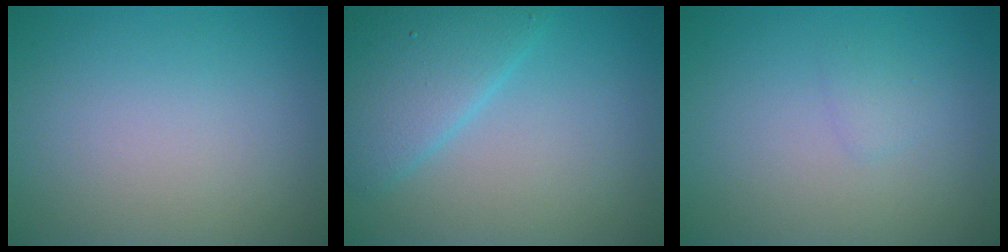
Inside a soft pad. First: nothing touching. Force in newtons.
{"total": 4.7, "press": 4.7, "slide": 0.2}
{"total": 0.8, "press": 0.8, "slide": 0.1}